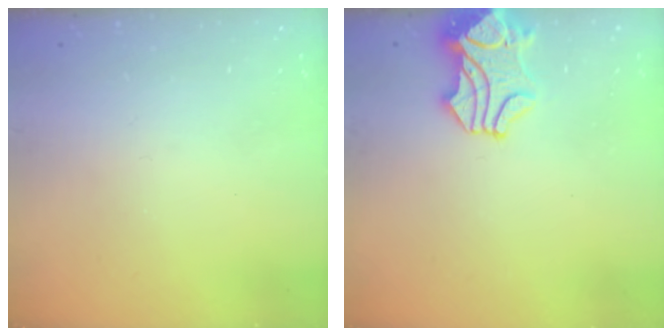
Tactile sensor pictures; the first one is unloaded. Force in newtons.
{"total": 1.1, "press": 0.4, "slide": 1.0}